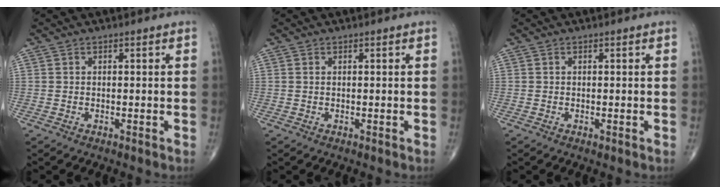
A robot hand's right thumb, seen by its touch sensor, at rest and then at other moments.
{"total": 0.0}
{"total": 0.6, "force": [-0.3, 0.3, 0.4], "torque": [-0.004, -0.001, -0.004]}